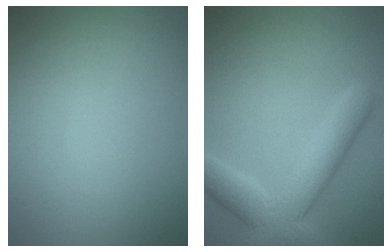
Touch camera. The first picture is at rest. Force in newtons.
{"total": 6.7, "press": 6.7, "slide": 0.5}